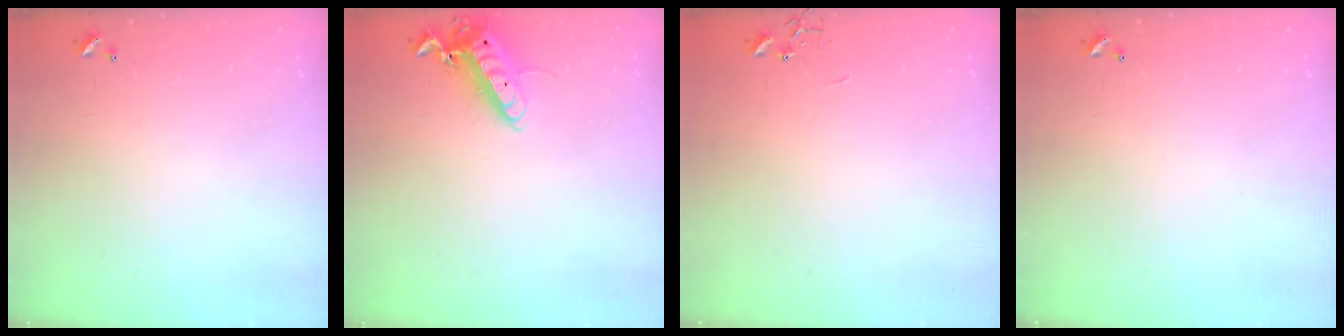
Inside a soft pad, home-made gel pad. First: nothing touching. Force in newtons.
{"total": 13.0, "press": 12.9, "slide": 1.9}
{"total": 0.0}
{"total": 0.0}